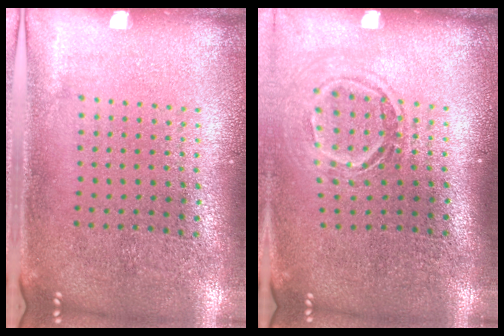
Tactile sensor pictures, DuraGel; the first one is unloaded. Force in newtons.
{"total": 1.5, "press": 1.1, "slide": 1.0}